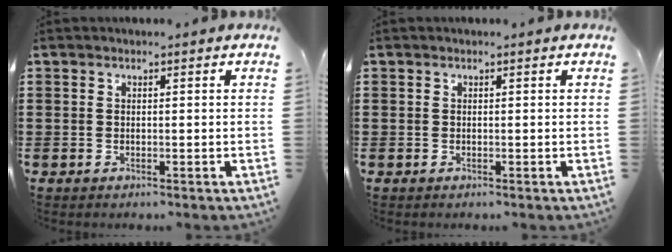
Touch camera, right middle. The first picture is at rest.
{"total": 0.0}